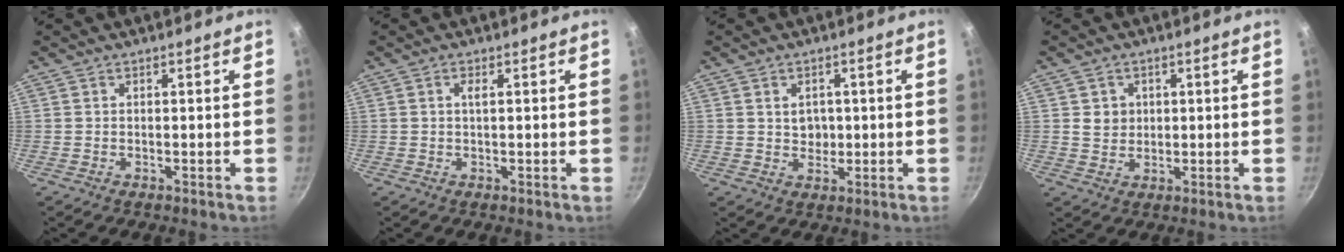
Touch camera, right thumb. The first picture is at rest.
{"total": 1.2, "force": [0.2, 0.2, 1.2], "torque": [-0.026, 0.001, 0.003]}
{"total": 3.6, "force": [0.5, 3.0, 1.9], "torque": [-0.015, -0.006, 0.008]}
{"total": 3.6, "force": [0.7, 3.2, 1.3], "torque": [-0.005, 0.003, 0.015]}